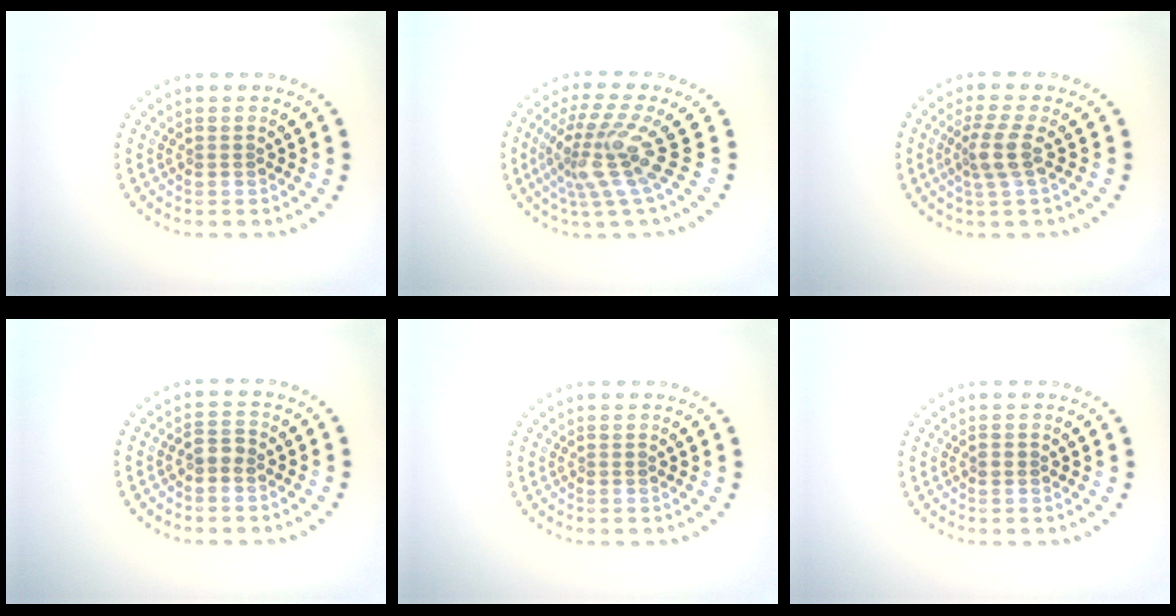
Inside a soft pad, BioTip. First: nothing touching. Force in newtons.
{"total": 4.5, "press": 3.0, "slide": 3.3}
{"total": 2.8, "press": 2.2, "slide": 1.7}
{"total": 1.4, "press": 1.3, "slide": 0.5}
{"total": 0.0}
{"total": 0.7, "press": 0.7, "slide": 0.2}